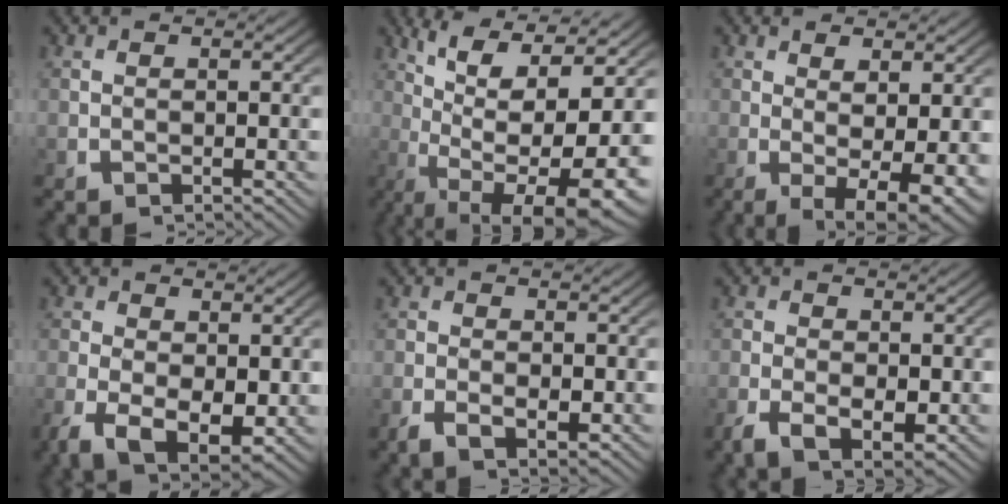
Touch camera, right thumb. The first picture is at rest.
{"total": 14.5, "force": [-0.5, 8.4, 11.8], "torque": [-0.216, -0.062, 0.022]}
{"total": 6.8, "force": [-1.8, 3.2, 5.7], "torque": [-0.101, -0.039, -0.008]}
{"total": 6.9, "force": [-1.8, 4.4, 5.0], "torque": [-0.114, -0.054, -0.007]}
{"total": 2.3, "force": [-0.8, 1.4, 1.6], "torque": [-0.034, -0.015, -0.012]}
{"total": 3.6, "force": [-1.1, 2.3, 2.5], "torque": [-0.052, -0.023, -0.014]}